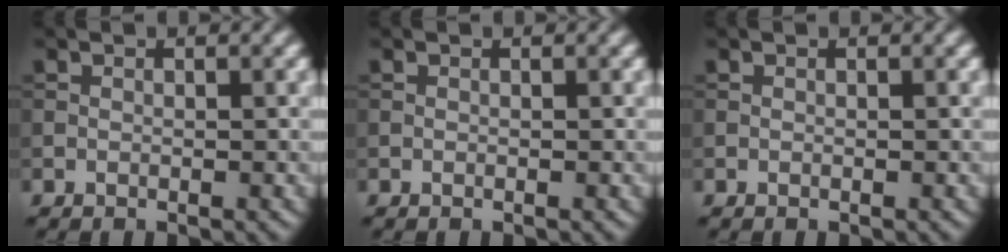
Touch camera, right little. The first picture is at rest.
{"total": 0.0}
{"total": 0.0}